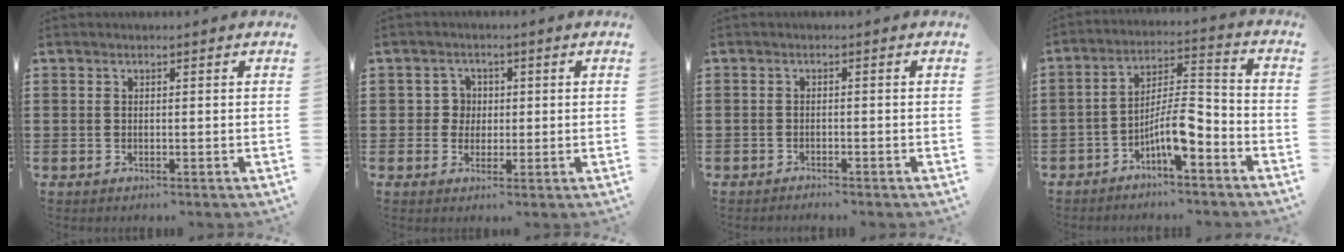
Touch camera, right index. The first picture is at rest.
{"total": 2.8, "force": [0.0, 2.6, 1.0], "torque": [-0.031, 0.008, -0.002]}
{"total": 1.1, "force": [-1.1, -0.1, -0.1], "torque": [-0.001, 0.001, -0.023]}
{"total": 8.4, "force": [-5.1, 2.1, 6.3], "torque": [-0.125, 0.001, -0.099]}